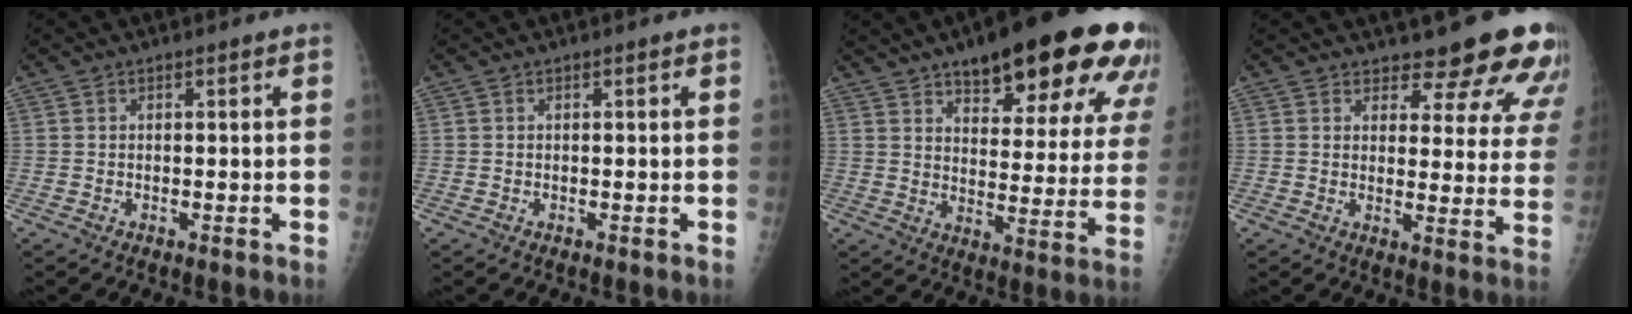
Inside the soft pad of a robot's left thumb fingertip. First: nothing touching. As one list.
[{"total": 0.0}, {"total": 26.0, "force": [16.2, 8.5, 18.6], "torque": [-0.215, -0.042, 0.218]}, {"total": 13.5, "force": [11.9, 4.5, 4.7], "torque": [-0.008, -0.084, 0.124]}]